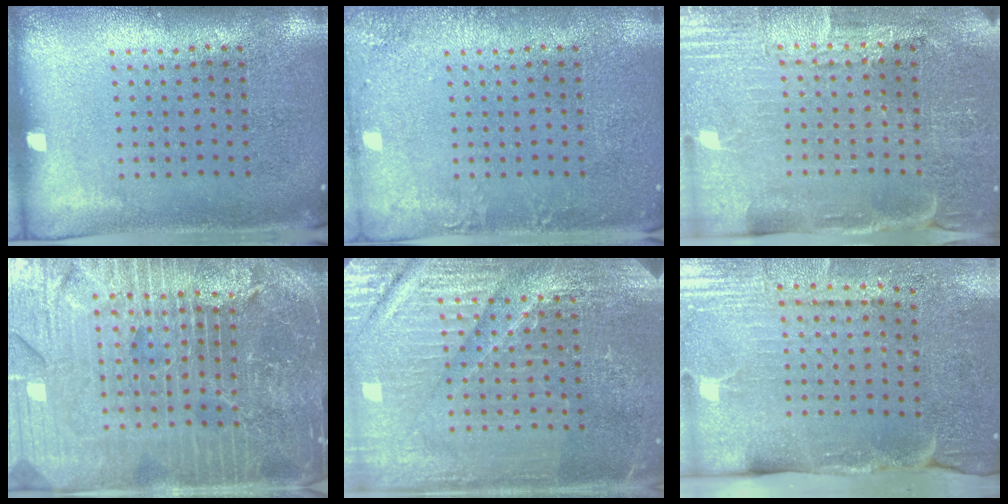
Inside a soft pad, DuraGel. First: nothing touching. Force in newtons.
{"total": 1.6, "press": 1.6, "slide": 0.1}
{"total": 3.8, "press": 3.7, "slide": 0.8}
{"total": 5.9, "press": 5.3, "slide": 2.8}
{"total": 4.8, "press": 4.6, "slide": 1.5}
{"total": 4.3, "press": 3.7, "slide": 2.2}